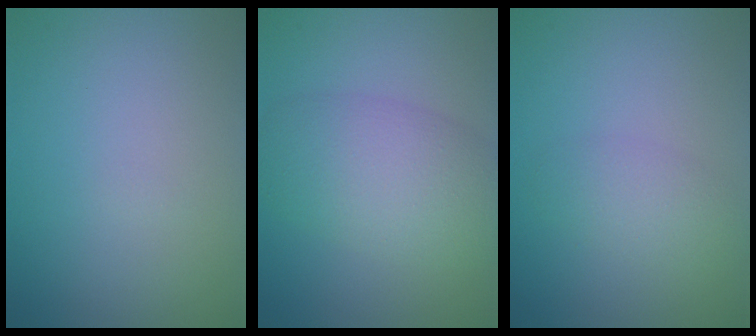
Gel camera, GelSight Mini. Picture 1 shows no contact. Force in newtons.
{"total": 6.1, "press": 6.1, "slide": 0.1}
{"total": 2.2, "press": 2.2, "slide": 0.1}